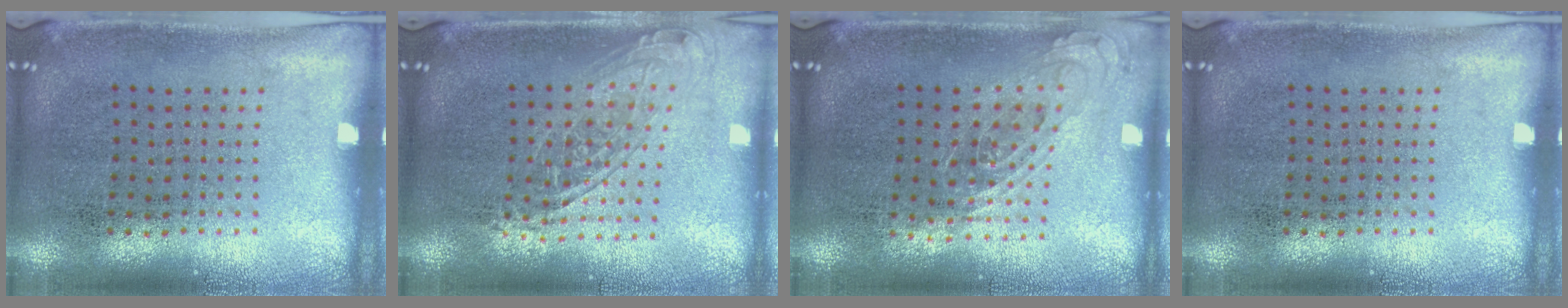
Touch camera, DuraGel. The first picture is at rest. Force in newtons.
{"total": 1.6, "press": 1.2, "slide": 1.0}
{"total": 0.8, "press": 0.8, "slide": 0.3}
{"total": 0.0}